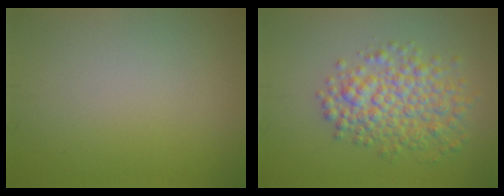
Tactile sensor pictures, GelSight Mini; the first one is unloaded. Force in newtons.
{"total": 5.6, "press": 5.6, "slide": 0.1}